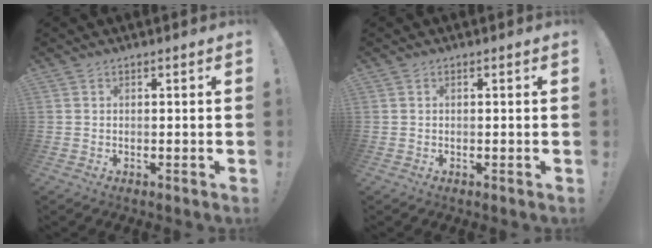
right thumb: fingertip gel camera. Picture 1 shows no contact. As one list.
[{"total": 0.0}]